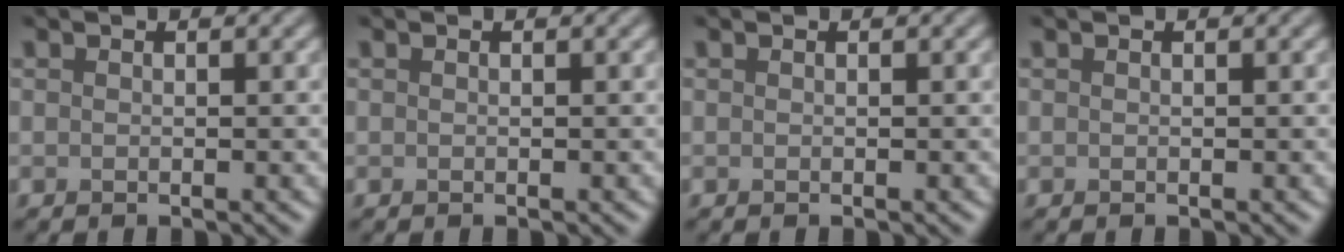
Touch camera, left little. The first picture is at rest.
{"total": 0.0}
{"total": 0.0}
{"total": 0.0}